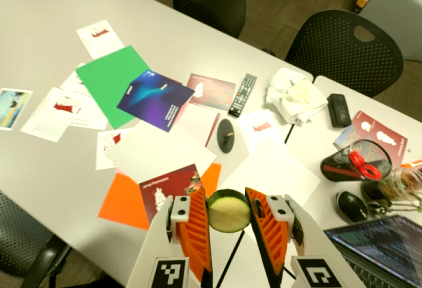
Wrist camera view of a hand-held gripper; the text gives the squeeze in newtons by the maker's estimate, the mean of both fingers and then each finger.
{"total": 8.8, "left": 8.6, "right": 8.9}